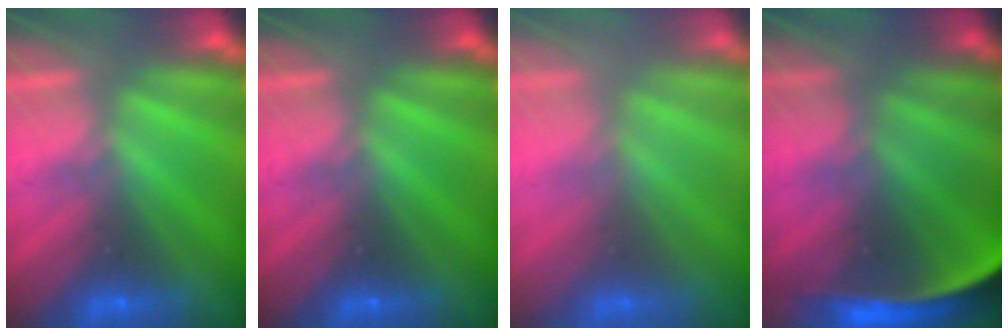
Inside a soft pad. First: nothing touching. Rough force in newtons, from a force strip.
{"total": 0.0}
{"total": 2.5}
{"total": 9.1}